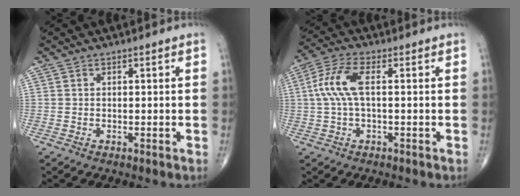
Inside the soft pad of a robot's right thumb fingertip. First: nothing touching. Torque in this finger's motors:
{"motor_torque": [1.17, 1.38, 0.95, -0.01, 0.09]}